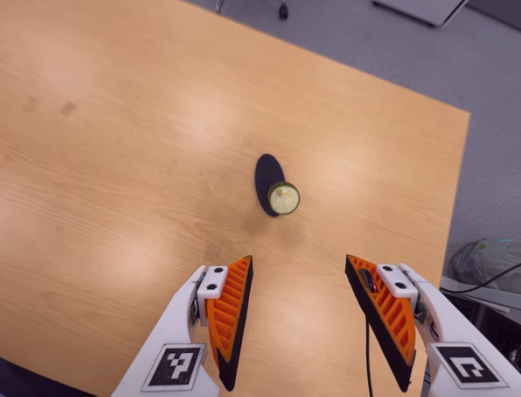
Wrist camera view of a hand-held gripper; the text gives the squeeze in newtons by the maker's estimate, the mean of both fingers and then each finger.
{"total": 0.0}